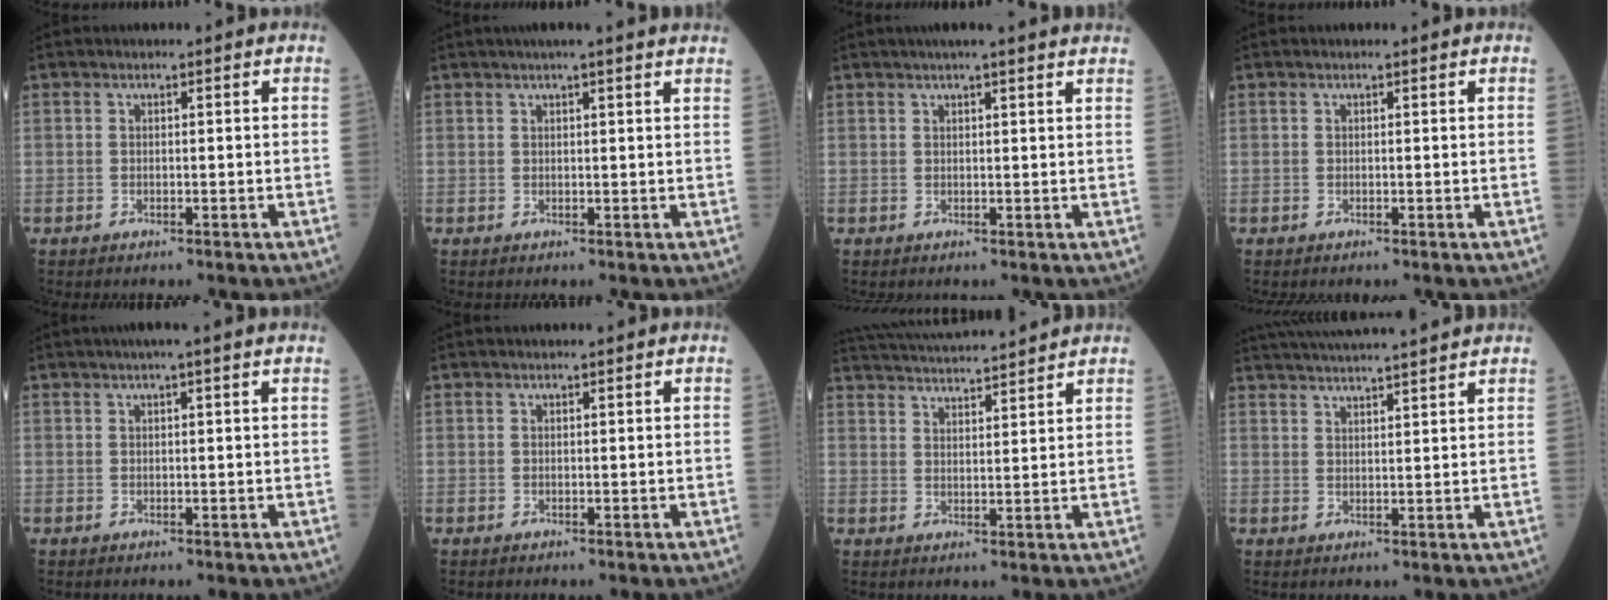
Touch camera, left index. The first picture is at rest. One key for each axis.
{"total": 7.8, "fx": 6.7, "fy": 0.1, "fz": 4.0, "tx": -0.055, "ty": 0.026, "tz": 0.073}
{"total": 8.9, "fx": 7.7, "fy": 0.2, "fz": 4.4, "tx": -0.058, "ty": 0.026, "tz": 0.082}
{"total": 0.0}
{"total": 3.7, "fx": 2.8, "fy": -0.6, "fz": 2.3, "tx": -0.030, "ty": 0.021, "tz": 0.041}
{"total": 1.5, "fx": 1.4, "fy": 0.1, "fz": 0.5, "tx": -0.007, "ty": 0.019, "tz": 0.022}
{"total": 15.2, "fx": 14.4, "fy": 0.9, "fz": 5.0, "tx": -0.101, "ty": 0.031, "tz": 0.219}
{"total": 14.7, "fx": 13.6, "fy": -0.2, "fz": 5.5, "tx": -0.107, "ty": 0.019, "tz": 0.198}